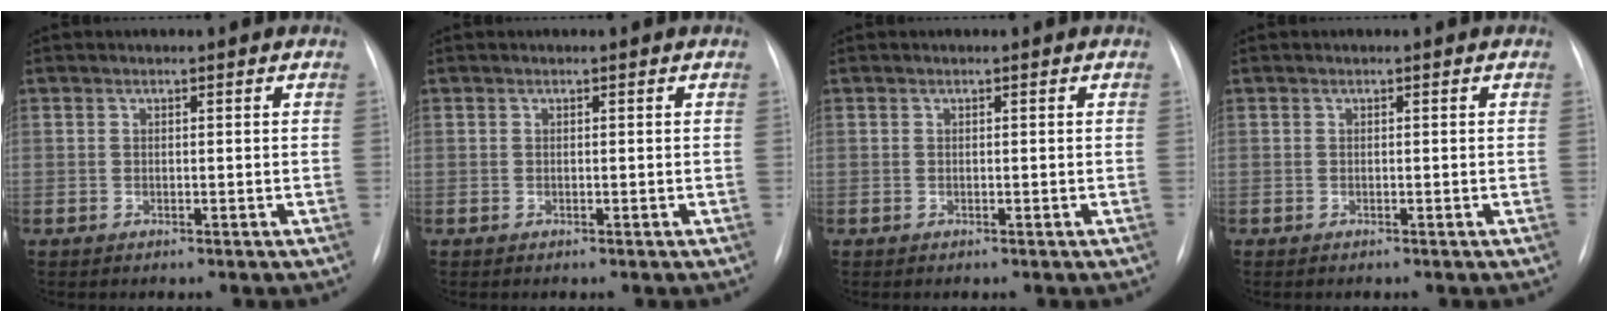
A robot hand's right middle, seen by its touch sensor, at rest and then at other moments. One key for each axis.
{"total": 0.0}
{"total": 0.0}
{"total": 0.0}